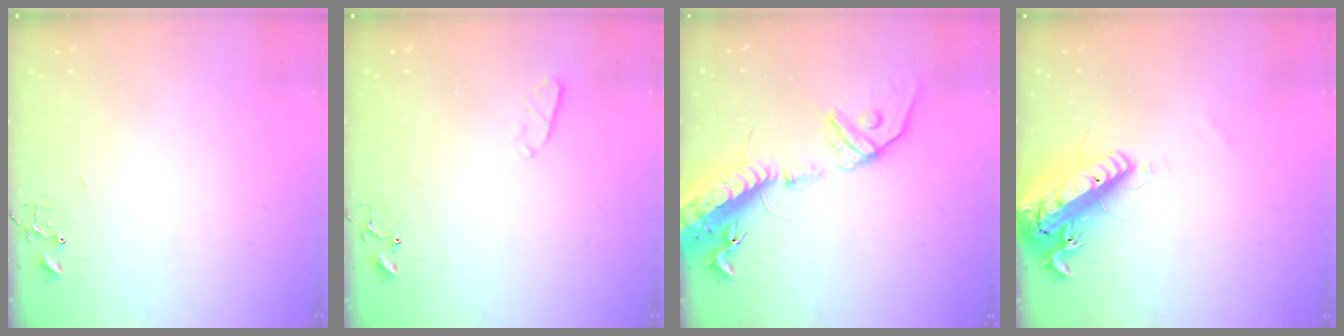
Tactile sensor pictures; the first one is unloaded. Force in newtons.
{"total": 2.9, "press": 2.8, "slide": 0.5}
{"total": 20.4, "press": 19.9, "slide": 4.3}
{"total": 20.7, "press": 20.3, "slide": 4.2}